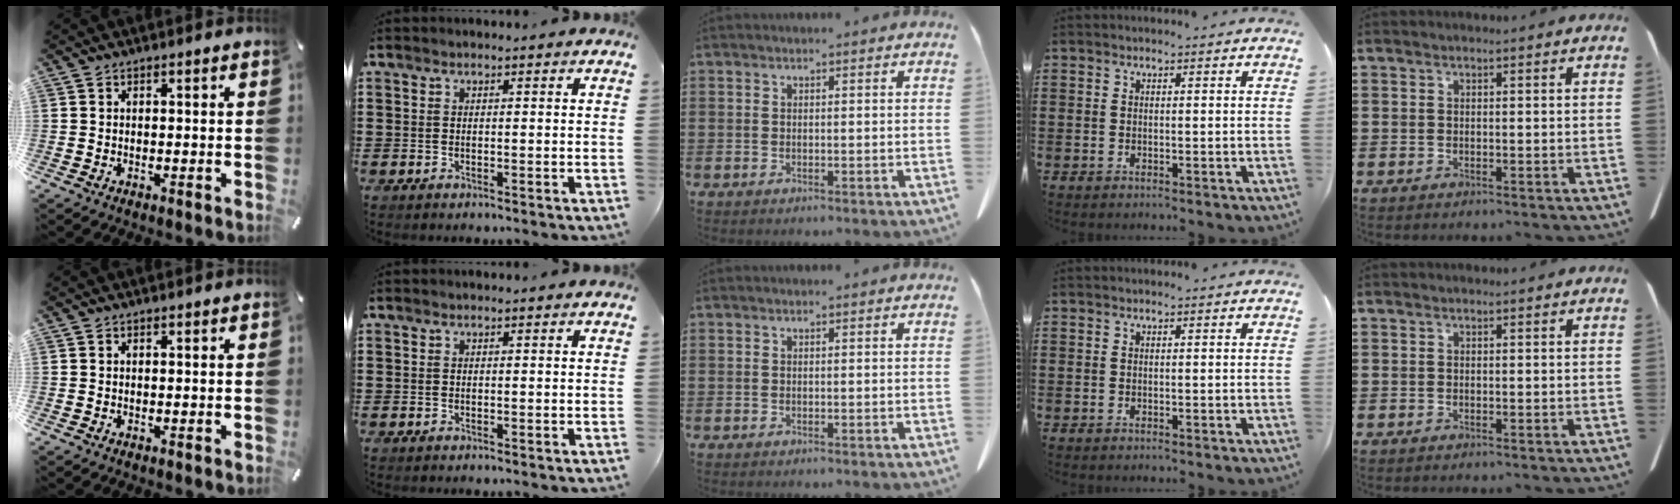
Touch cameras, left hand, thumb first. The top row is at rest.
{}